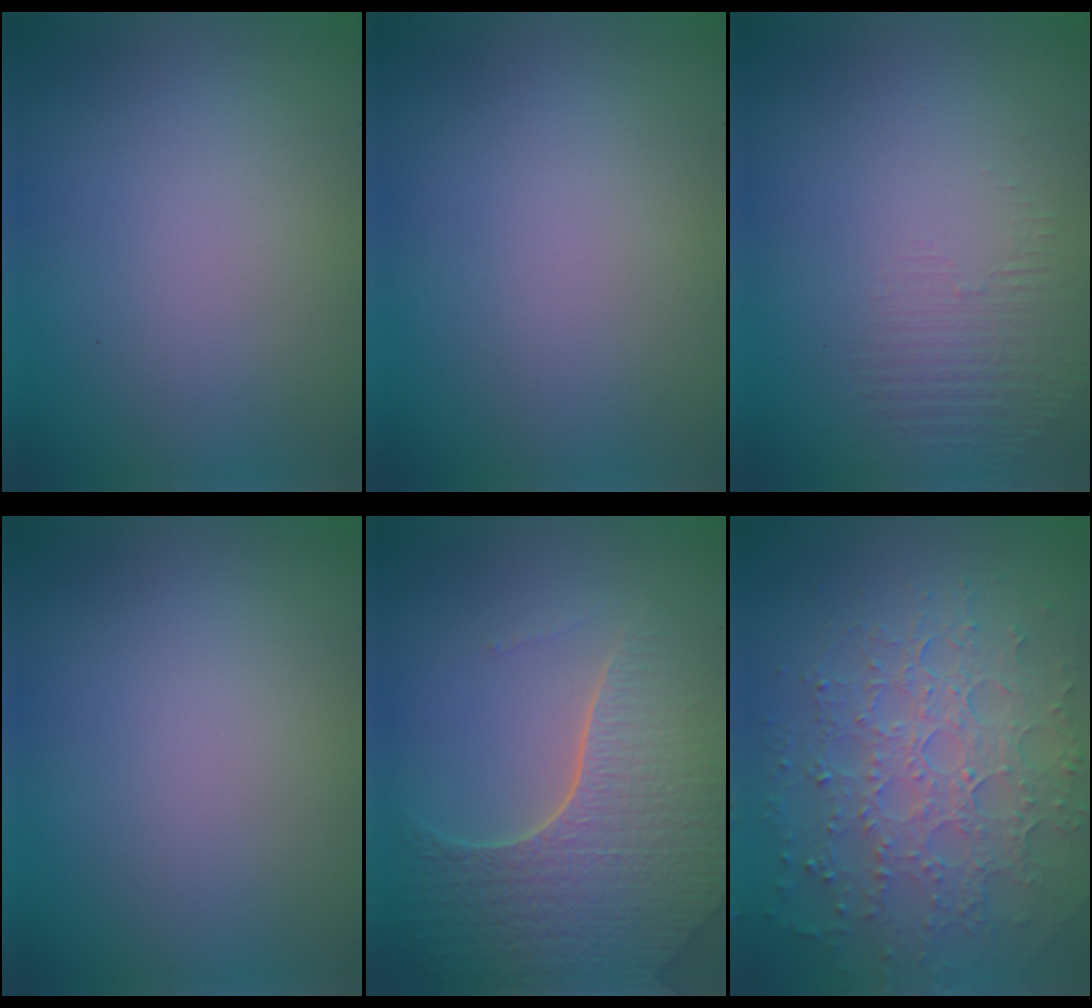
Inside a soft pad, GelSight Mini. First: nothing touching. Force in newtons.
{"total": 0.0}
{"total": 1.4, "press": 0.1, "slide": 1.4}
{"total": 0.0}
{"total": 8.2, "press": 5.8, "slide": 5.8}
{"total": 7.2, "press": 5.2, "slide": 4.9}